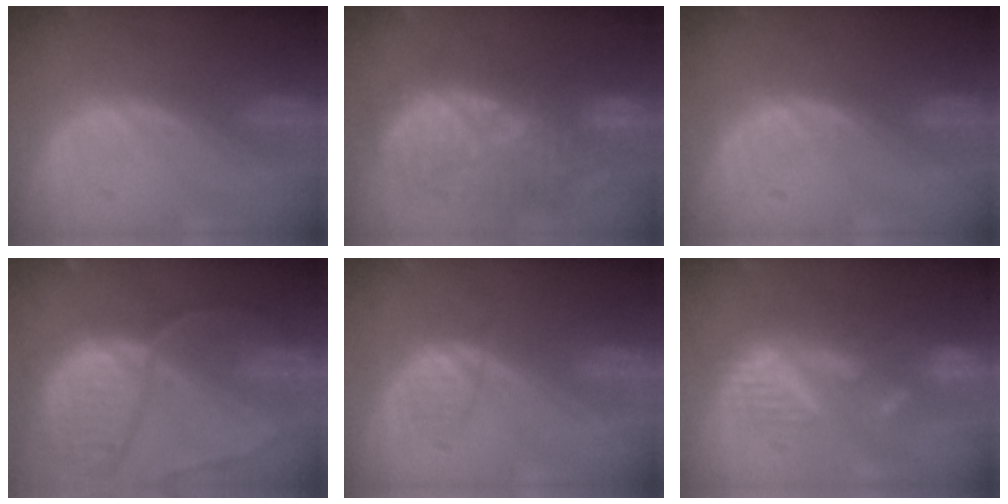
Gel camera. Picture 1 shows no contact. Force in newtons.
{"total": 12.0, "press": 11.5, "slide": 3.4}
{"total": 0.7, "press": 0.6, "slide": 0.2}
{"total": 11.0, "press": 9.2, "slide": 6.1}
{"total": 2.1, "press": 2.1, "slide": 0.3}
{"total": 8.9, "press": 8.0, "slide": 3.7}